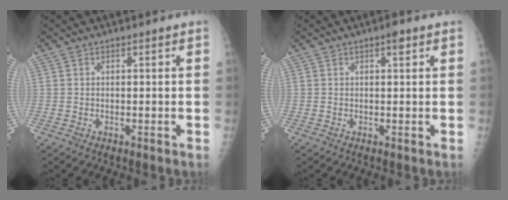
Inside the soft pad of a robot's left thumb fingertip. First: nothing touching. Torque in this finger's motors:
{"motor_torque": [0.32, 0.19, 0.42, 0.17, 0.00]}